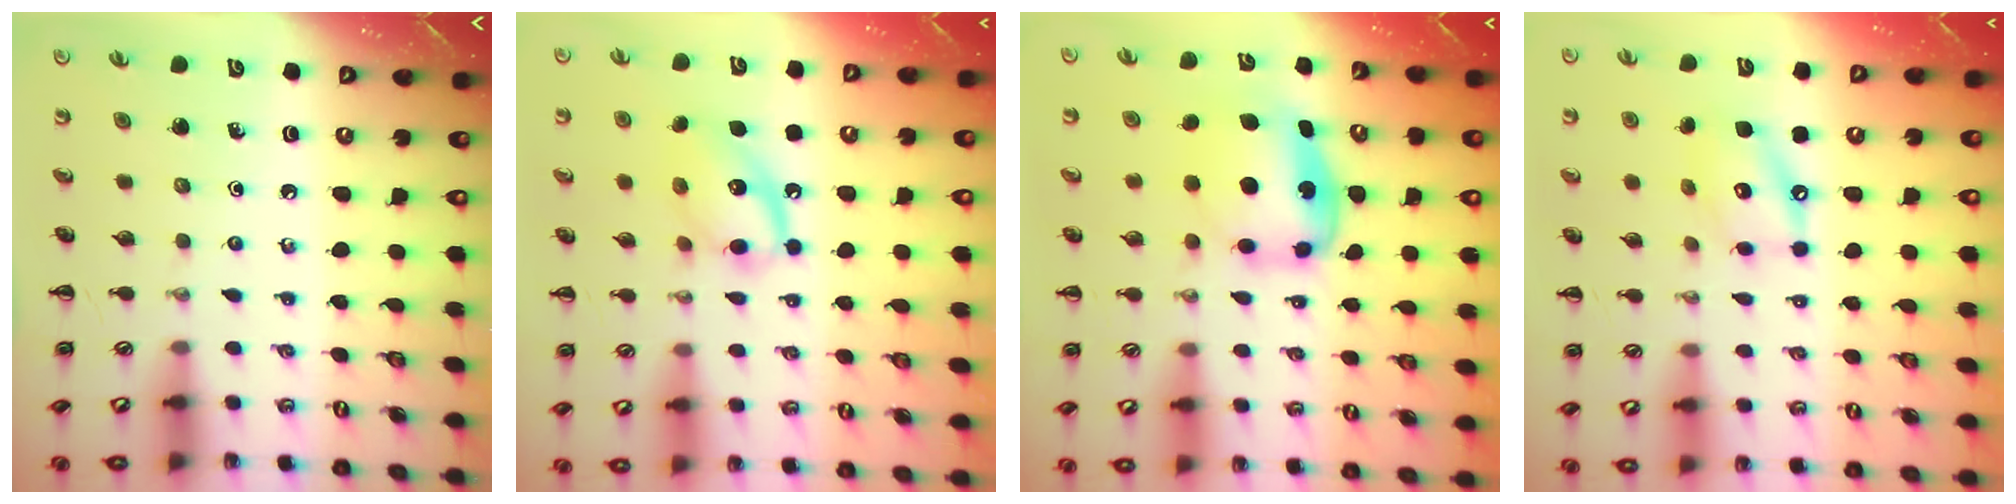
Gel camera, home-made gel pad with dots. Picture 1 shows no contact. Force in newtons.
{"total": 12.3, "press": 12.2, "slide": 0.7}
{"total": 5.8, "press": 5.7, "slide": 1.4}
{"total": 10.6, "press": 10.5, "slide": 1.5}